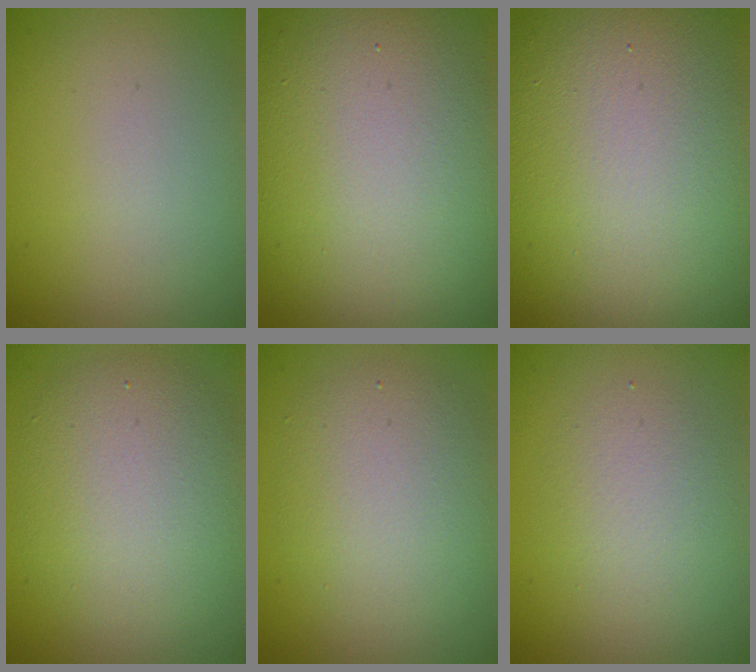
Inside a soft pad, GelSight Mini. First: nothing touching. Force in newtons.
{"total": 15.7, "press": 15.7, "slide": 1.3}
{"total": 17.1, "press": 17.0, "slide": 1.4}
{"total": 5.9, "press": 5.9, "slide": 0.5}
{"total": 4.4, "press": 4.4, "slide": 0.3}
{"total": 2.5, "press": 2.4, "slide": 0.1}